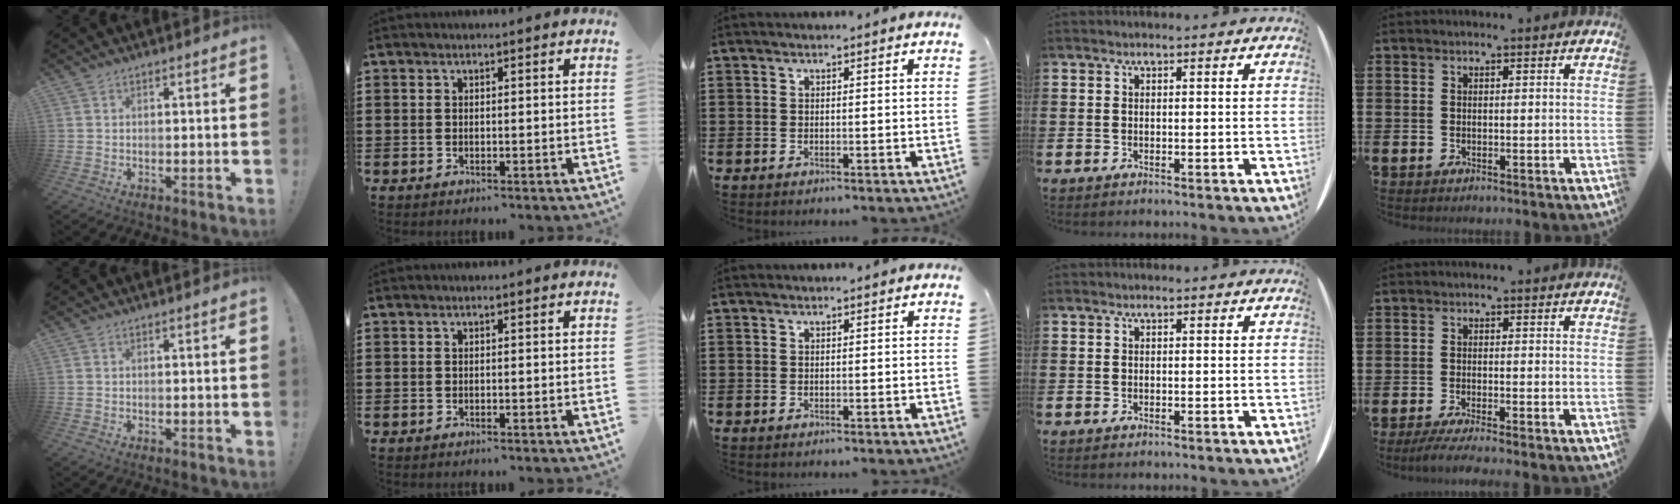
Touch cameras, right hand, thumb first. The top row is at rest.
{"little": {"total": 2.2, "force": [-1.6, 0.0, 1.5], "torque": [-0.022, 0.000, -0.028]}}